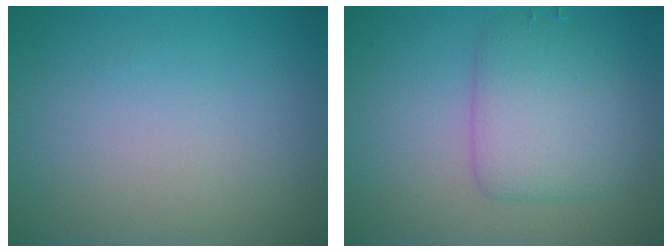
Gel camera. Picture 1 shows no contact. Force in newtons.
{"total": 4.3, "press": 4.3, "slide": 0.0}